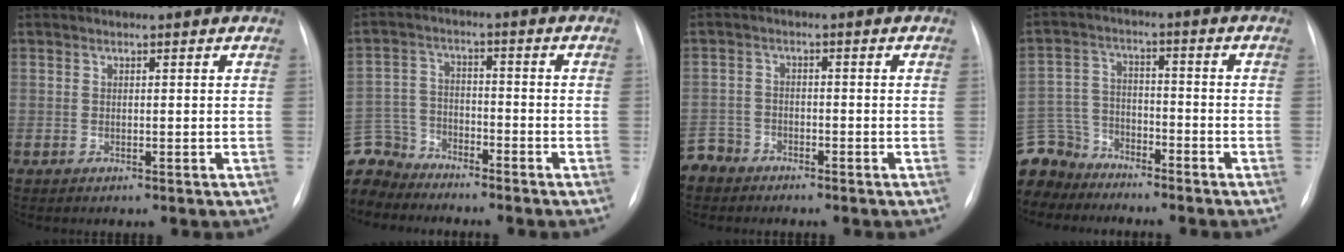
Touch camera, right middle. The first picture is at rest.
{"total": 9.5, "force": [-8.8, 3.6, 0.1], "torque": [-0.016, 0.012, -0.173]}
{"total": 3.5, "force": [-3.0, 1.7, -0.6], "torque": [0.014, 0.002, -0.060]}
{"total": 10.6, "force": [-9.5, 4.7, 0.5], "torque": [-0.028, 0.014, -0.180]}